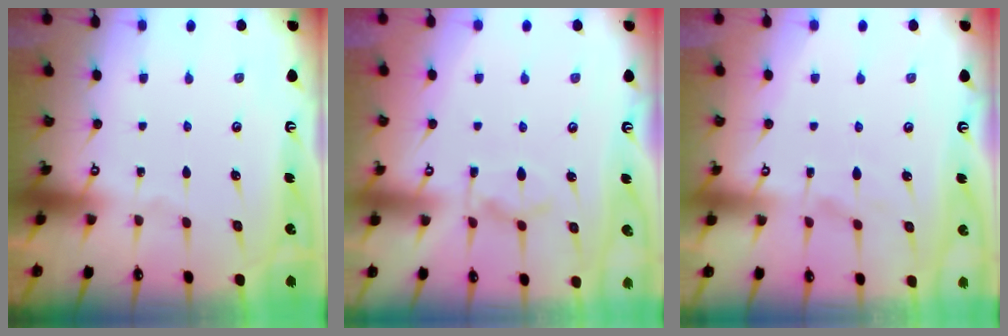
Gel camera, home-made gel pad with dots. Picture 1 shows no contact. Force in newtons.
{"total": 7.6, "press": 7.6, "slide": 1.0}
{"total": 4.3, "press": 4.1, "slide": 1.2}